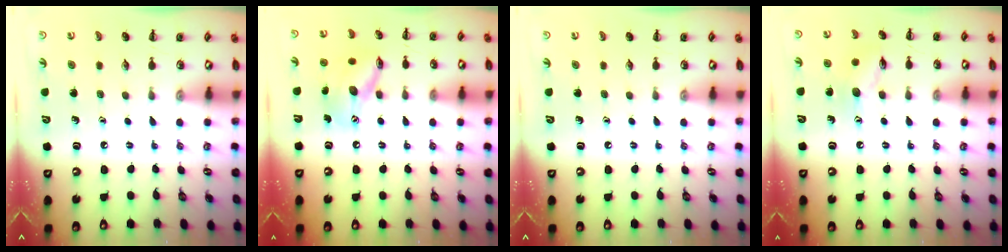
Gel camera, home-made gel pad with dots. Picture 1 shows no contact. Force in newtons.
{"total": 12.7, "press": 12.7, "slide": 1.4}
{"total": 0.0}
{"total": 8.6, "press": 8.6, "slide": 0.7}